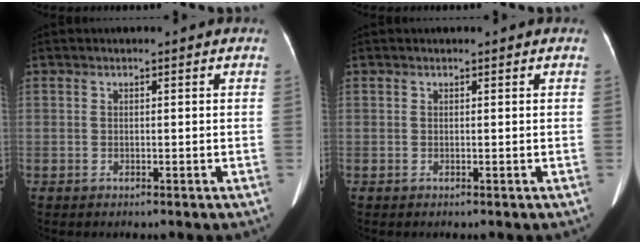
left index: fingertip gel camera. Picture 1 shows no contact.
{"total": 0.8, "force": [0.7, 0.1, 0.3], "torque": [-0.008, 0.001, 0.009]}